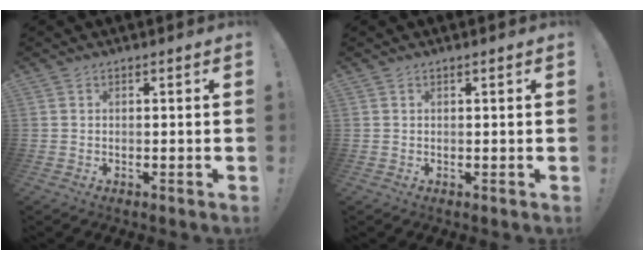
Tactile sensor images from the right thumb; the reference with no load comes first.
{"total": 0.5, "force": [0.3, -0.3, 0.3], "torque": [-0.001, -0.002, 0.004]}